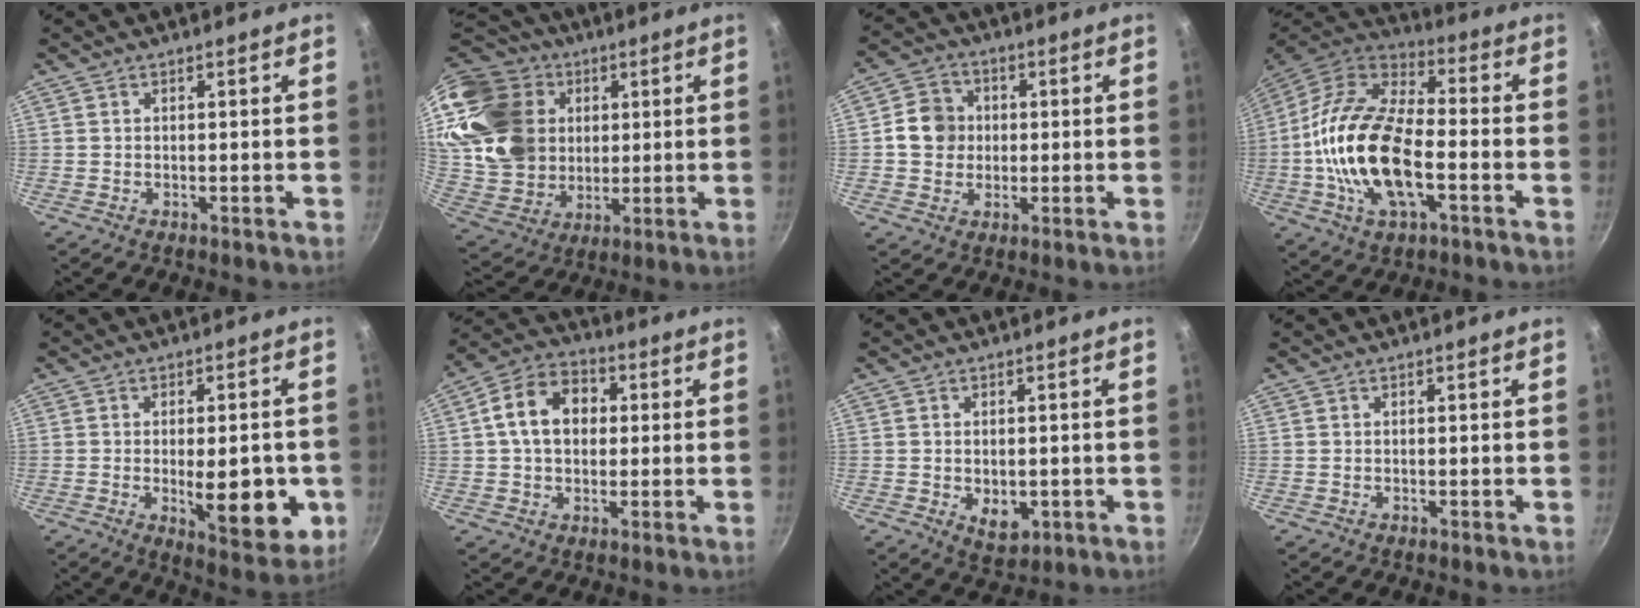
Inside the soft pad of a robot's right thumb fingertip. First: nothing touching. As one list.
[{"total": 23.1, "force": [6.7, 18.5, 12.2], "torque": [-0.199, 0.000, 0.143]}, {"total": 7.4, "force": [0.3, 6.8, 3.1], "torque": [-0.021, 0.010, -0.009]}, {"total": 20.8, "force": [-4.0, 10.2, 17.6], "torque": [-0.330, 0.031, -0.087]}, {"total": 13.3, "force": [-2.5, 5.4, 11.9], "torque": [-0.130, -0.011, -0.026]}, {"total": 11.7, "force": [1.6, 8.7, 7.7], "torque": [-0.105, 0.023, 0.011]}, {"total": 5.3, "force": [-0.9, 3.5, 3.8], "torque": [-0.048, -0.009, -0.004]}, {"total": 0.0}]